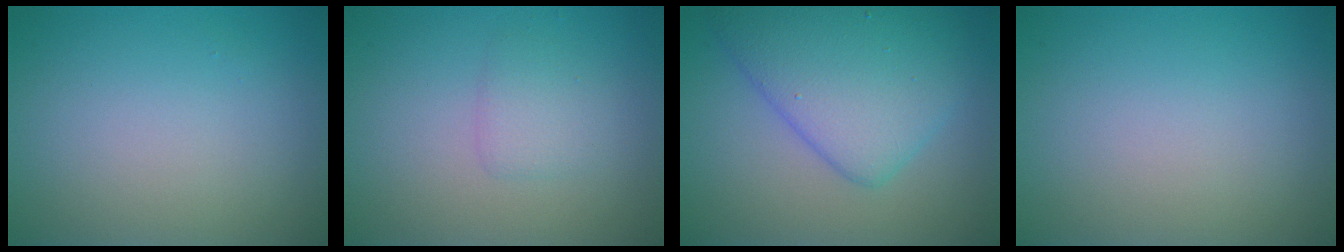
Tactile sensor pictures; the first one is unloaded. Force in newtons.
{"total": 1.7, "press": 1.7, "slide": 0.0}
{"total": 6.8, "press": 6.8, "slide": 0.1}
{"total": 0.0}